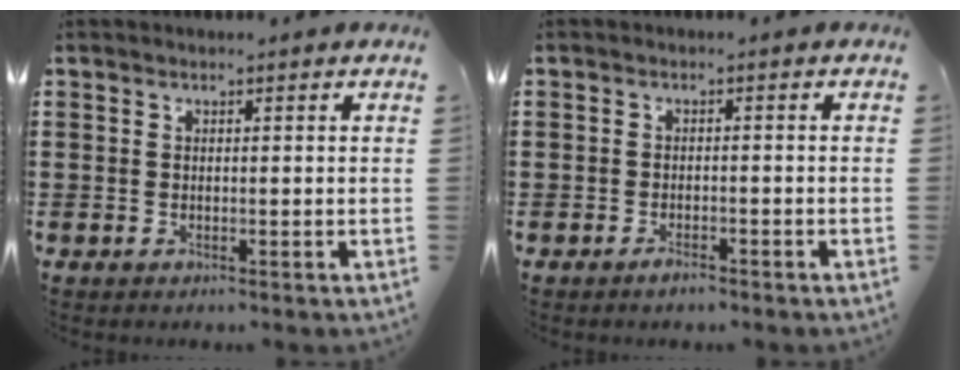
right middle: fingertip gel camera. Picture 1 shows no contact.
{"total": 1.5, "force": [-1.4, 0.1, 0.7], "torque": [-0.015, -0.006, -0.025]}